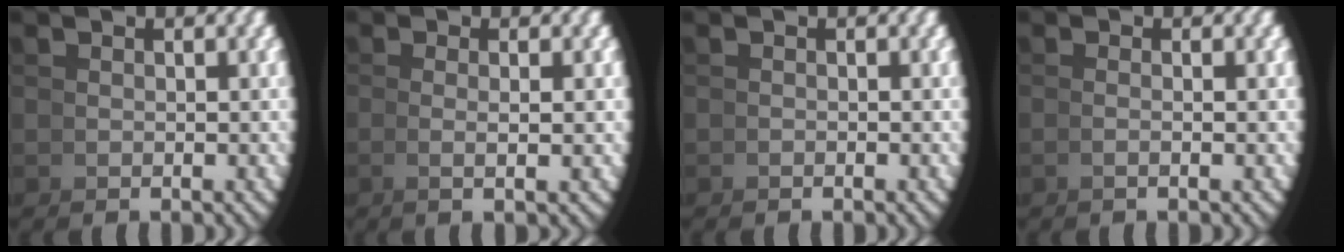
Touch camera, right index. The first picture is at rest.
{"total": 1.9, "force": [0.1, -0.8, 1.7], "torque": [-0.033, 0.000, 0.004]}
{"total": 0.9, "force": [-0.4, -0.7, -0.3], "torque": [0.007, 0.001, -0.009]}
{"total": 1.1, "force": [-0.4, -0.9, 0.5], "torque": [-0.012, 0.005, -0.007]}